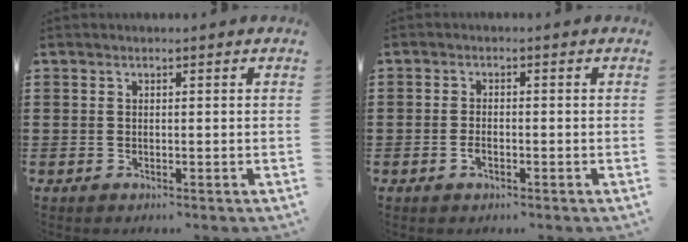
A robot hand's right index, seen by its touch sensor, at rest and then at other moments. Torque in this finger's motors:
{"motor_torque": [0.94, 1.18, 0.03, 0.00]}